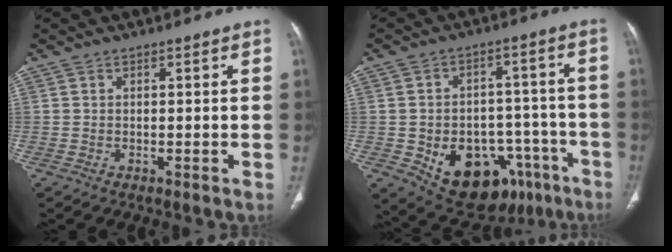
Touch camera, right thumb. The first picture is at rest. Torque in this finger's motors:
{"motor_torque": [-0.14, 0.52, 0.04, -0.04, 0.22]}